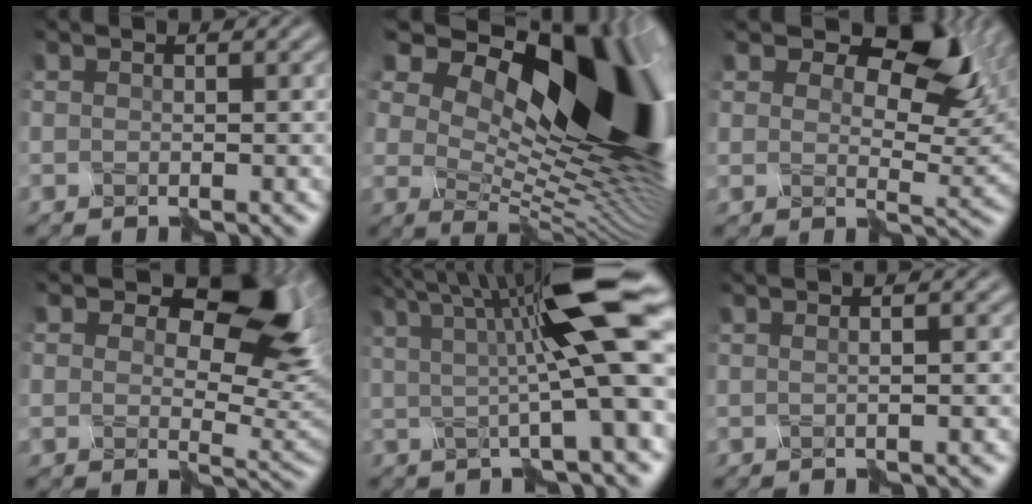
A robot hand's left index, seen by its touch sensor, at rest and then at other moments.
{"total": 17.8, "force": [7.9, 7.9, 13.9], "torque": [-0.211, 0.034, 0.134]}
{"total": 10.0, "force": [5.7, 4.9, 6.6], "torque": [-0.089, 0.008, 0.086]}
{"total": 10.4, "force": [5.2, 5.6, 7.0], "torque": [-0.095, 0.002, 0.083]}
{"total": 12.0, "force": [2.8, 1.5, 11.6], "torque": [-0.157, 0.005, 0.045]}
{"total": 1.0, "force": [-0.2, -0.9, 0.4], "torque": [-0.006, 0.001, -0.005]}